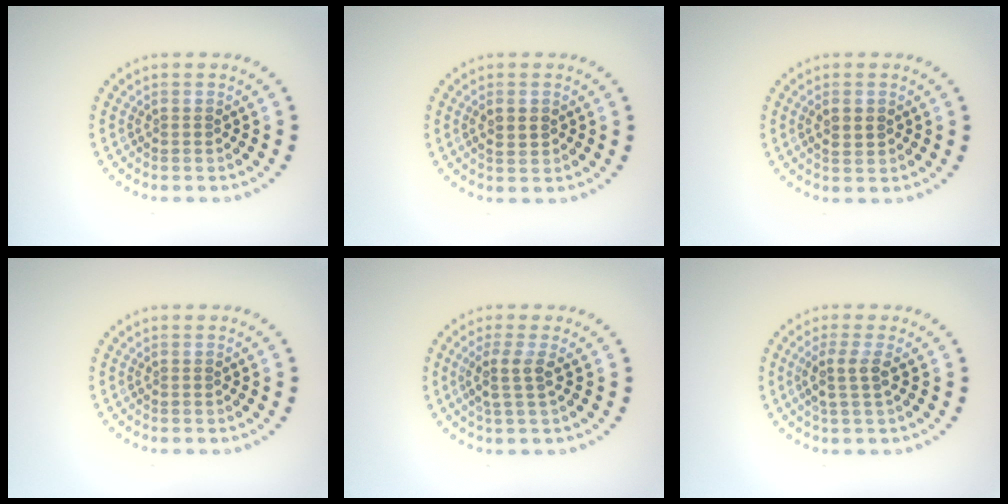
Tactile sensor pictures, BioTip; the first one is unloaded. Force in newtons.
{"total": 1.5, "press": 1.4, "slide": 0.3}
{"total": 1.5, "press": 1.4, "slide": 0.3}
{"total": 0.0}
{"total": 2.2, "press": 1.7, "slide": 1.4}
{"total": 2.3, "press": 1.9, "slide": 1.4}